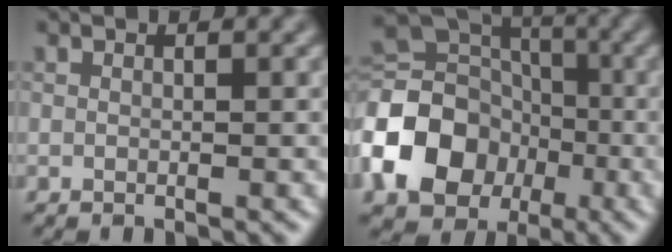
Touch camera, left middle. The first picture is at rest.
{"total": 13.0, "force": [-4.1, 10.2, 6.9], "torque": [-0.162, -0.009, -0.090]}